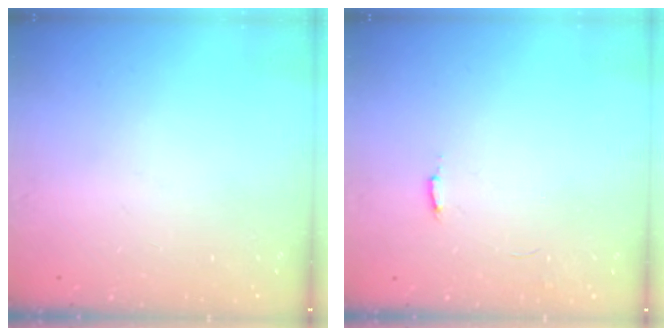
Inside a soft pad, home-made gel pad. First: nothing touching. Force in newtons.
{"total": 3.8, "press": 3.8, "slide": 0.3}